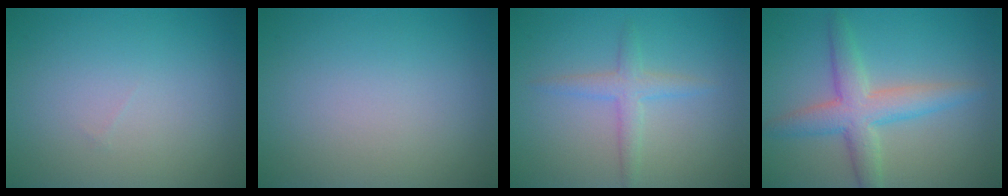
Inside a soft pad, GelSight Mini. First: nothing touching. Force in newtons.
{"total": 0.0}
{"total": 2.0, "press": 2.0, "slide": 0.1}
{"total": 4.7, "press": 4.7, "slide": 0.1}